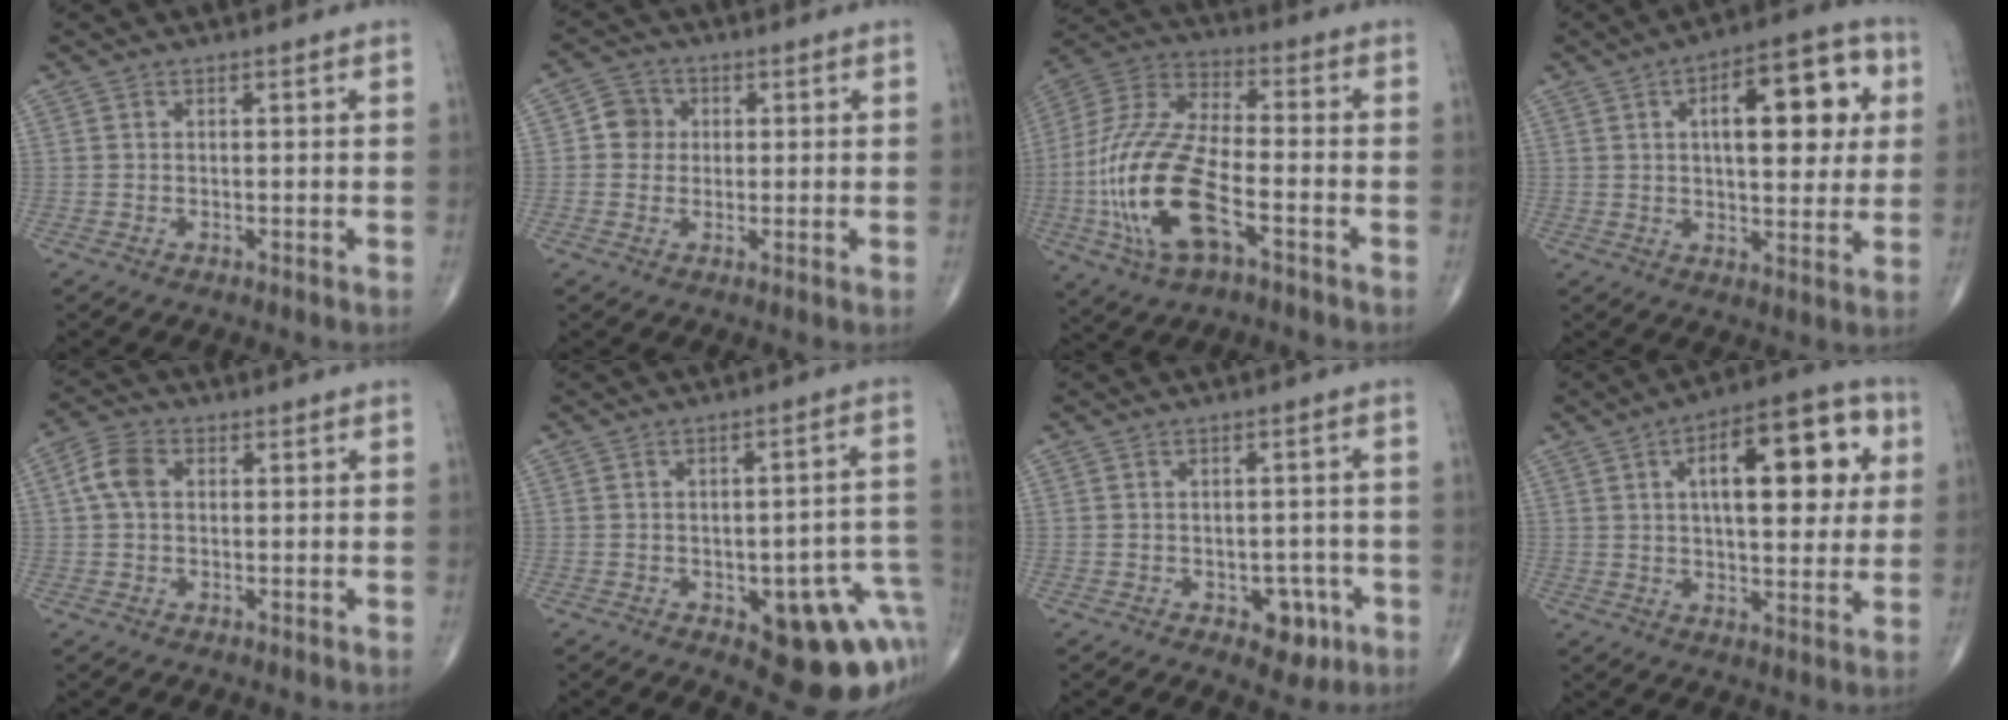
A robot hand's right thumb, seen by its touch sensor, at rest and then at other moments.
{"total": 4.4, "force": [0.5, 4.2, 1.4], "torque": [0.003, 0.007, 0.000]}
{"total": 21.1, "force": [-6.4, 9.0, 17.9], "torque": [-0.395, 0.023, -0.114]}
{"total": 16.5, "force": [4.3, 7.2, 14.2], "torque": [-0.160, 0.009, 0.055]}
{"total": 5.1, "force": [0.7, 3.5, 3.7], "torque": [-0.076, 0.016, 0.008]}
{"total": 16.8, "force": [-5.4, 7.0, 14.3], "torque": [-0.106, 0.038, -0.044]}
{"total": 5.4, "force": [-2.4, 3.5, 3.4], "torque": [-0.017, 0.013, -0.026]}
{"total": 18.4, "force": [5.0, 7.9, 15.9], "torque": [-0.188, 0.008, 0.065]}